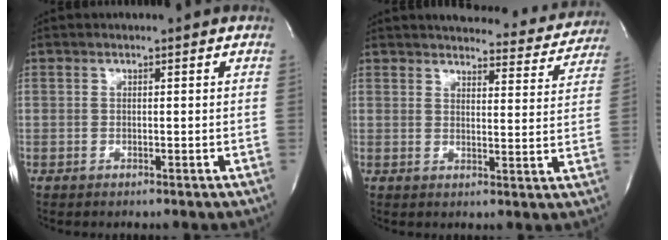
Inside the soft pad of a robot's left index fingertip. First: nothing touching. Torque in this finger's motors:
{"motor_torque": [0.72, -0.78, 0.30, 0.05]}